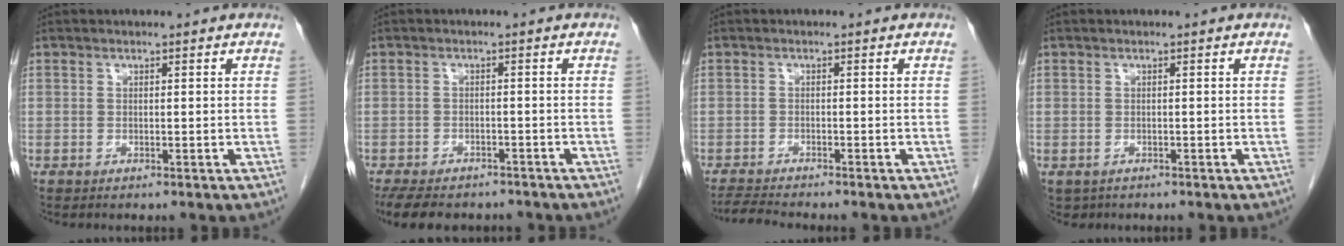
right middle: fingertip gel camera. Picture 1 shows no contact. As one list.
[{"total": 11.3, "force": [-9.3, 4.6, 4.4], "torque": [-0.087, -0.010, -0.126]}, {"total": 3.8, "force": [-3.6, -0.5, 1.0], "torque": [-0.020, -0.020, -0.064]}, {"total": 2.2, "force": [-1.5, 1.6, 0.2], "torque": [-0.008, 0.001, -0.023]}]